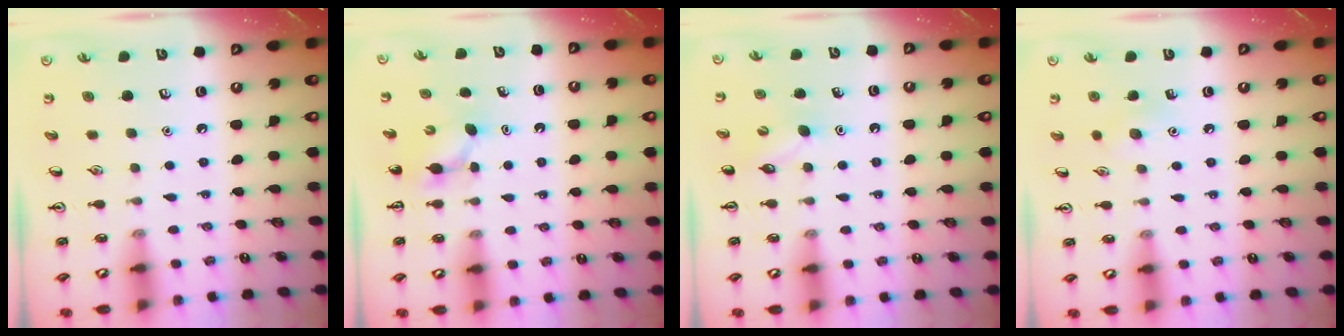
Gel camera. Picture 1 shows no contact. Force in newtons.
{"total": 3.8, "press": 3.7, "slide": 1.1}
{"total": 5.4, "press": 5.2, "slide": 1.4}
{"total": 7.0, "press": 6.8, "slide": 2.0}